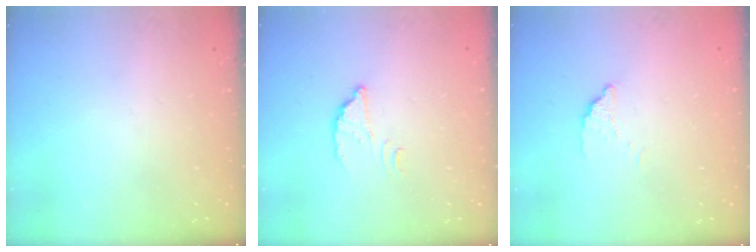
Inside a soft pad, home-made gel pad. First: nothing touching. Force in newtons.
{"total": 2.8, "press": 2.8, "slide": 0.1}
{"total": 1.8, "press": 1.8, "slide": 0.1}